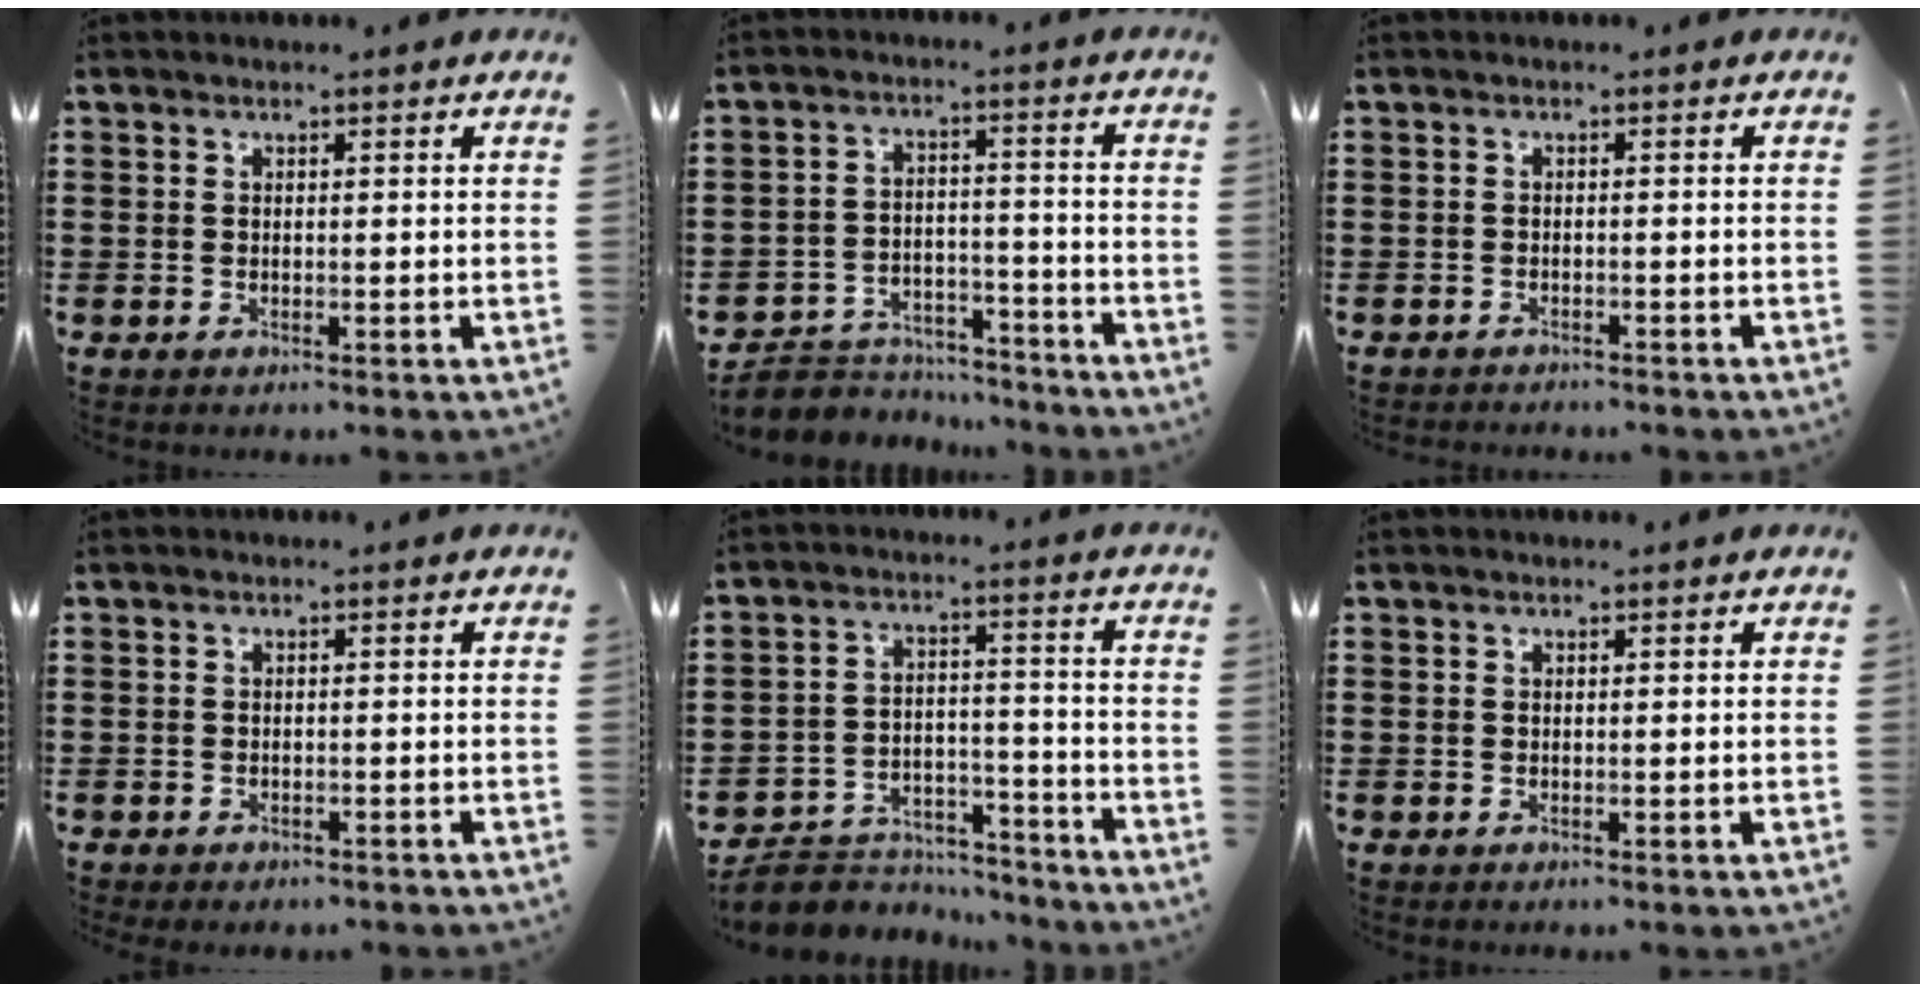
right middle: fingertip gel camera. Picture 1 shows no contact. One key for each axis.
{"total": 5.6, "fx": -5.4, "fy": 1.4, "fz": 0.4, "tx": -0.013, "ty": 0.013, "tz": -0.111}
{"total": 1.0, "fx": -1.0, "fy": 0.0, "fz": 0.0, "tx": -0.004, "ty": -0.001, "tz": -0.019}
{"total": 0.8, "fx": -0.8, "fy": 0.1, "fz": 0.1, "tx": -0.004, "ty": -0.003, "tz": -0.016}
{"total": 6.6, "fx": -6.3, "fy": 1.8, "fz": 0.9, "tx": -0.018, "ty": 0.018, "tz": -0.123}
{"total": 0.0}